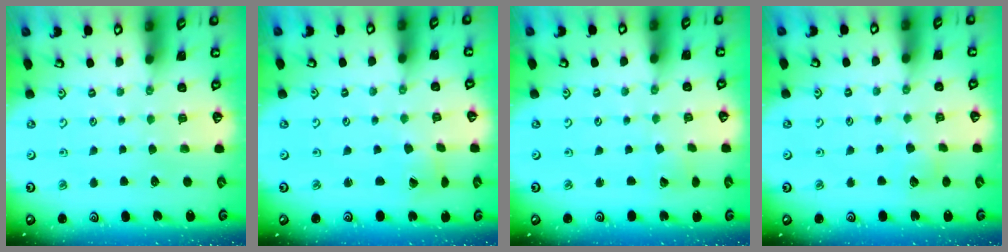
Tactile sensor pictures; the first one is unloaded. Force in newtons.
{"total": 1.6, "press": 1.6, "slide": 0.1}
{"total": 2.3, "press": 2.3, "slide": 0.1}
{"total": 6.6, "press": 6.6, "slide": 0.8}